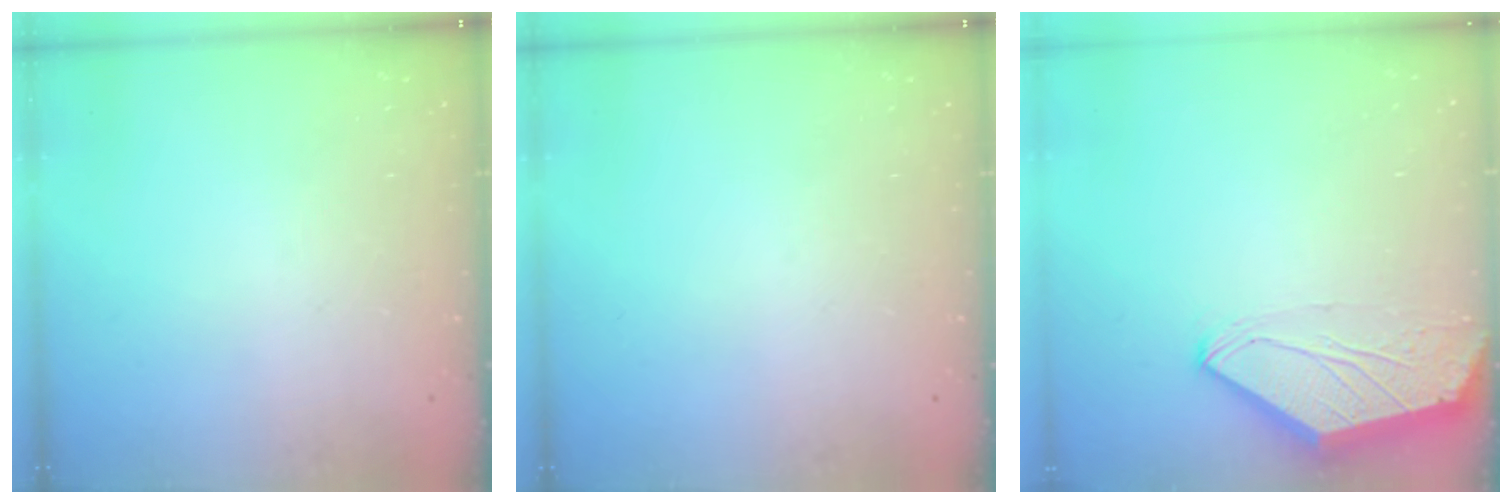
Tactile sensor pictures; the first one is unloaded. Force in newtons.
{"total": 0.0}
{"total": 0.0}